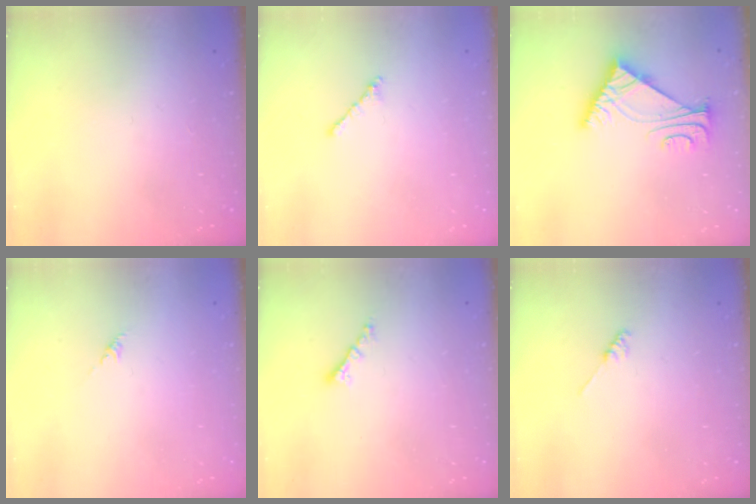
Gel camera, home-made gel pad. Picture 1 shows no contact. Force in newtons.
{"total": 1.8, "press": 1.7, "slide": 0.6}
{"total": 6.6, "press": 6.6, "slide": 1.0}
{"total": 0.6, "press": 0.4, "slide": 0.4}
{"total": 1.8, "press": 1.8, "slide": 0.2}
{"total": 1.2, "press": 1.1, "slide": 0.3}